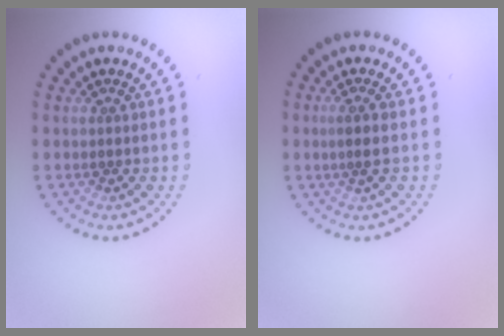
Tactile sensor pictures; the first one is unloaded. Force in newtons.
{"total": 1.2, "press": 0.9, "slide": 0.8}